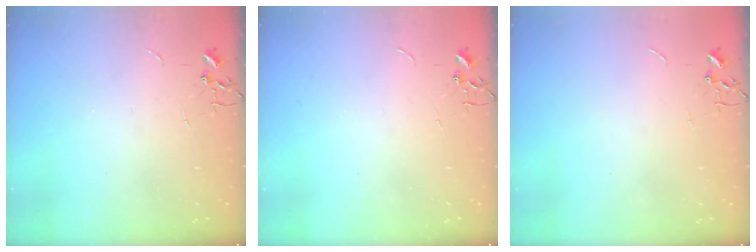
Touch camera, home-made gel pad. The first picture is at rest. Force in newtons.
{"total": 0.0}
{"total": 0.0}